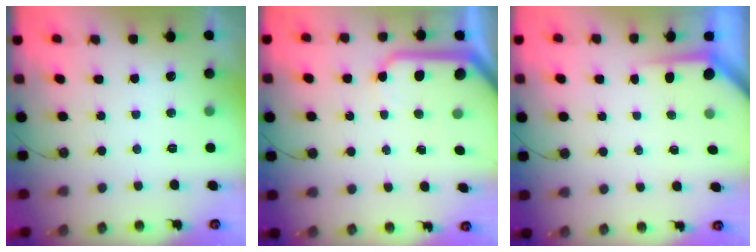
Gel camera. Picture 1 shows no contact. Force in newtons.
{"total": 11.4, "press": 11.3, "slide": 1.1}
{"total": 3.4, "press": 3.4, "slide": 0.4}